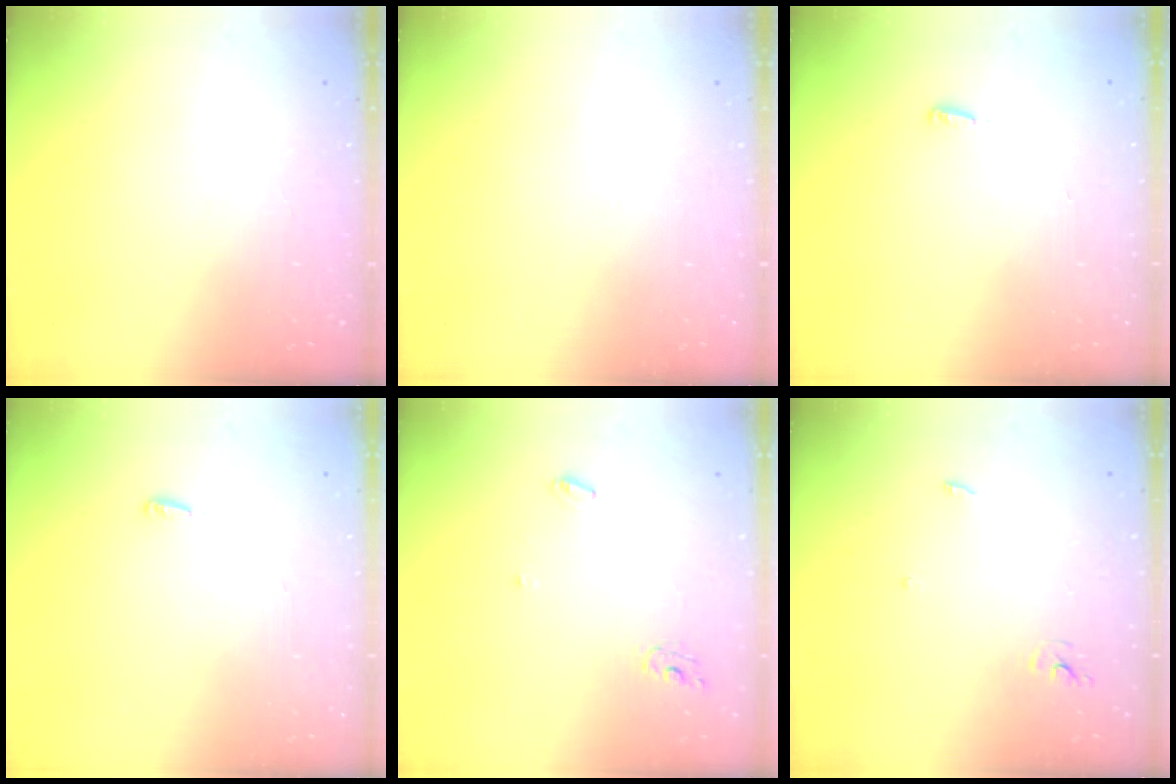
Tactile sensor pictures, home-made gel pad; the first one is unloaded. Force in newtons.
{"total": 0.0}
{"total": 2.9, "press": 2.8, "slide": 0.9}
{"total": 2.9, "press": 2.8, "slide": 0.9}
{"total": 4.1, "press": 4.1, "slide": 0.2}
{"total": 2.4, "press": 2.4, "slide": 0.2}